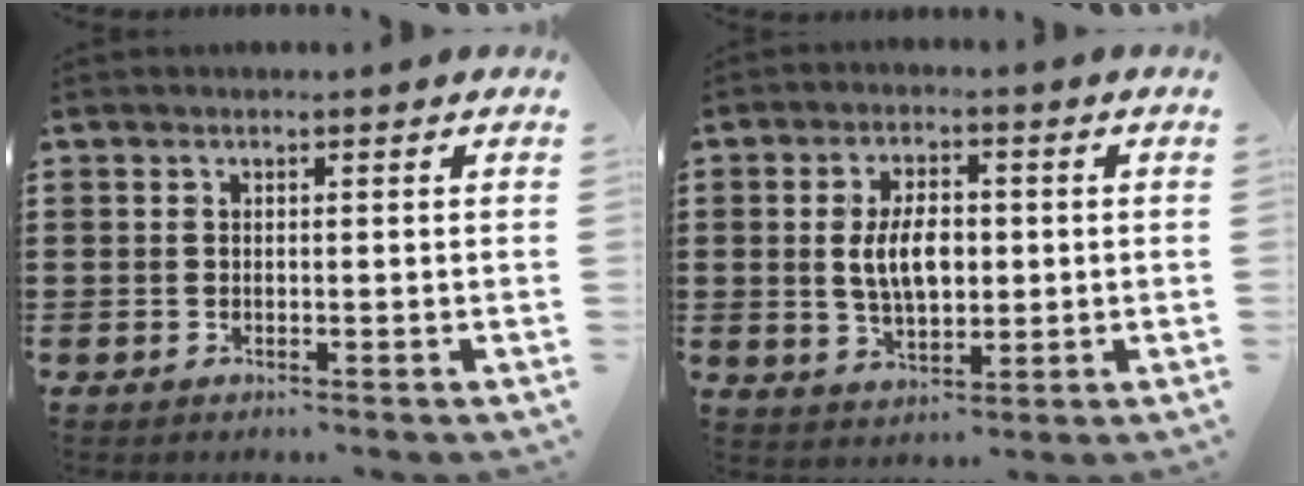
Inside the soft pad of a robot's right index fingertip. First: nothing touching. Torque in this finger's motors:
{"motor_torque": [0.79, 0.43, 0.55, 0.18]}